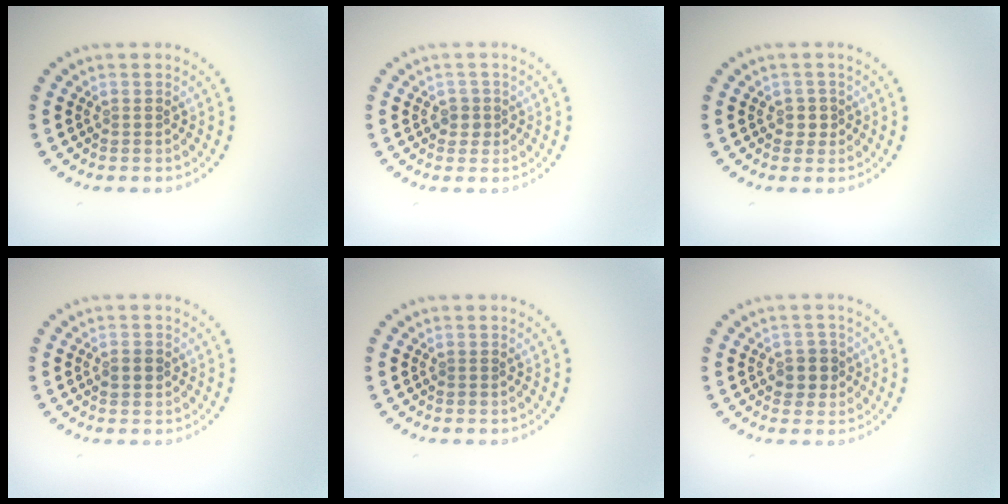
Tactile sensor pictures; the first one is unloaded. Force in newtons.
{"total": 1.4, "press": 1.2, "slide": 0.7}
{"total": 1.2, "press": 1.0, "slide": 0.7}
{"total": 1.8, "press": 1.8, "slide": 0.2}
{"total": 0.0}
{"total": 2.2, "press": 2.0, "slide": 0.9}